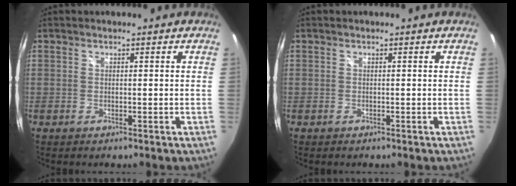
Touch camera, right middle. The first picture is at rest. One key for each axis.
{"total": 0.0}